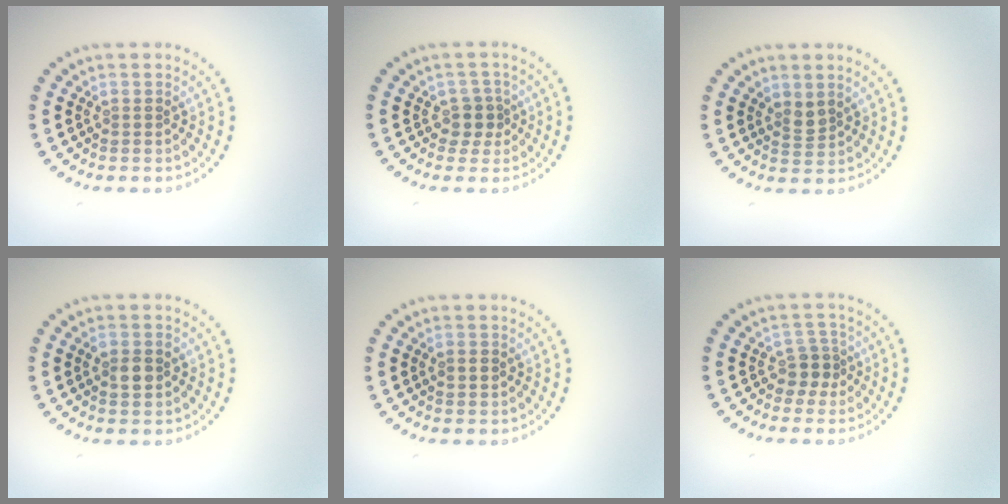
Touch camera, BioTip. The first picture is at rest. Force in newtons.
{"total": 1.8, "press": 1.4, "slide": 1.1}
{"total": 1.5, "press": 1.1, "slide": 0.9}
{"total": 2.3, "press": 2.3, "slide": 0.0}
{"total": 1.5, "press": 1.5, "slide": 0.1}
{"total": 2.0, "press": 1.6, "slide": 1.2}